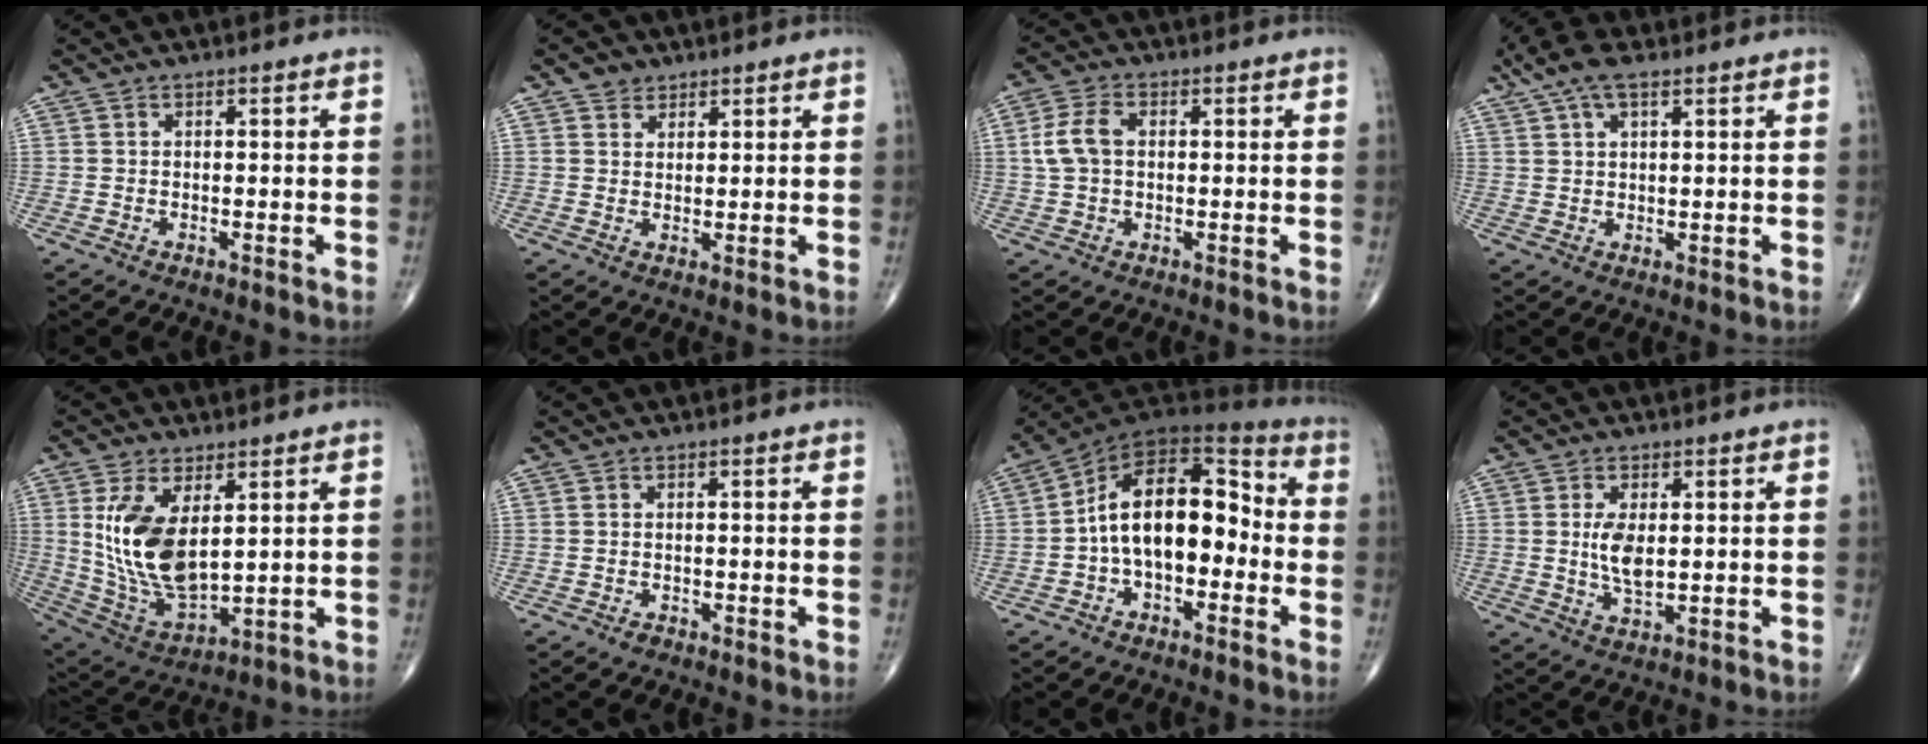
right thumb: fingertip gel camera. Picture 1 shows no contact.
{"total": 3.1, "force": [2.0, 2.2, 0.7], "torque": [0.004, -0.012, 0.032]}
{"total": 6.1, "force": [0.7, 3.9, 4.6], "torque": [-0.101, 0.015, 0.012]}
{"total": 7.7, "force": [4.6, 3.0, 5.3], "torque": [-0.108, 0.012, 0.087]}
{"total": 15.0, "force": [3.4, 7.6, 12.4], "torque": [-0.233, -0.021, 0.087]}
{"total": 0.9, "force": [-0.5, 0.6, 0.4], "torque": [-0.005, 0.002, -0.007]}
{"total": 16.9, "force": [-2.0, 9.9, 13.5], "torque": [-0.190, 0.054, -0.046]}
{"total": 5.7, "force": [0.6, 2.6, 5.0], "torque": [-0.095, -0.012, 0.013]}